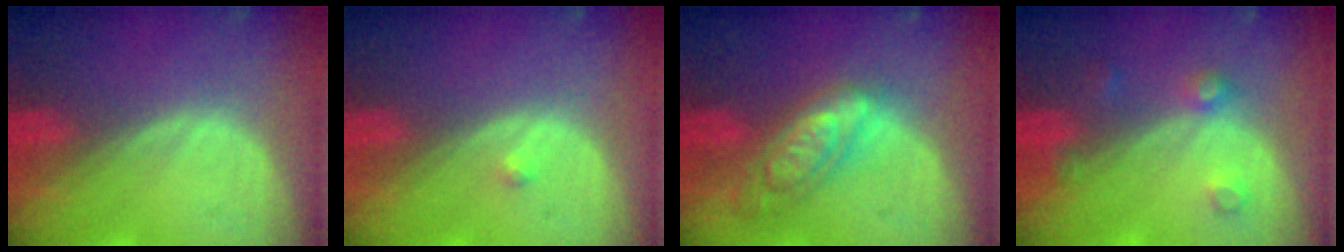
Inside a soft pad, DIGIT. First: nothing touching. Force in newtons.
{"total": 0.8, "press": 0.6, "slide": 0.4}
{"total": 7.4, "press": 7.4, "slide": 0.5}
{"total": 3.5, "press": 3.2, "slide": 1.4}